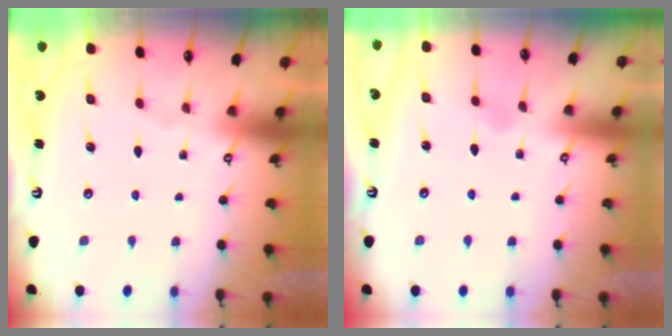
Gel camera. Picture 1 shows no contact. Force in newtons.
{"total": 4.6, "press": 4.6, "slide": 0.2}